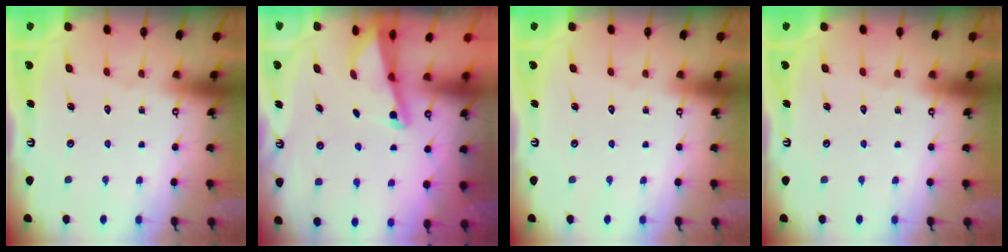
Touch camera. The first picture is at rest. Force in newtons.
{"total": 1.4, "press": 1.4, "slide": 0.2}
{"total": 0.0}
{"total": 0.0}